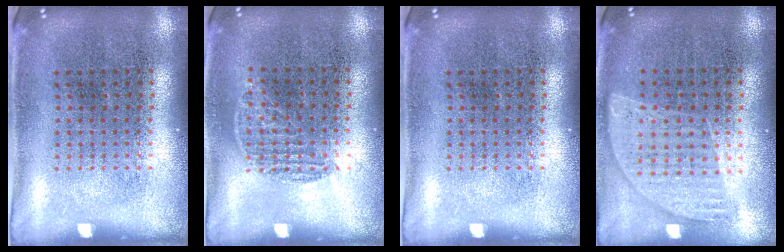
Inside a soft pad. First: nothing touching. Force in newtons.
{"total": 0.8, "press": 0.7, "slide": 0.5}
{"total": 0.0}
{"total": 0.8, "press": 0.8, "slide": 0.2}